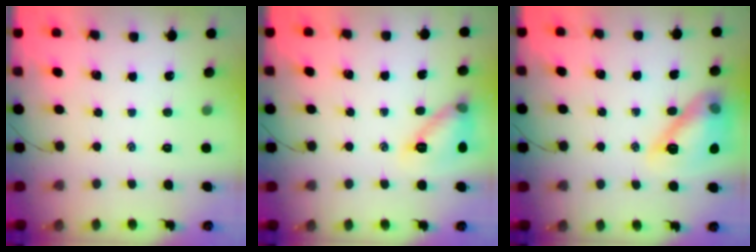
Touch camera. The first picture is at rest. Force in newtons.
{"total": 11.2, "press": 11.1, "slide": 1.3}
{"total": 15.7, "press": 15.7, "slide": 1.3}